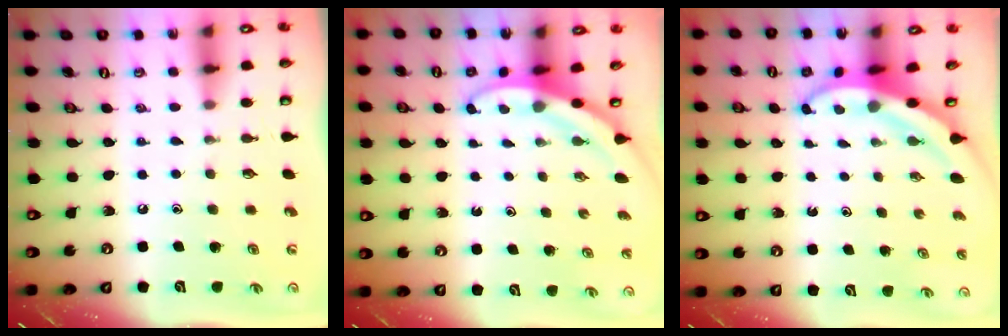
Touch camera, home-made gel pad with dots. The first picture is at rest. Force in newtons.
{"total": 3.4, "press": 3.4, "slide": 0.2}
{"total": 3.9, "press": 3.9, "slide": 0.4}